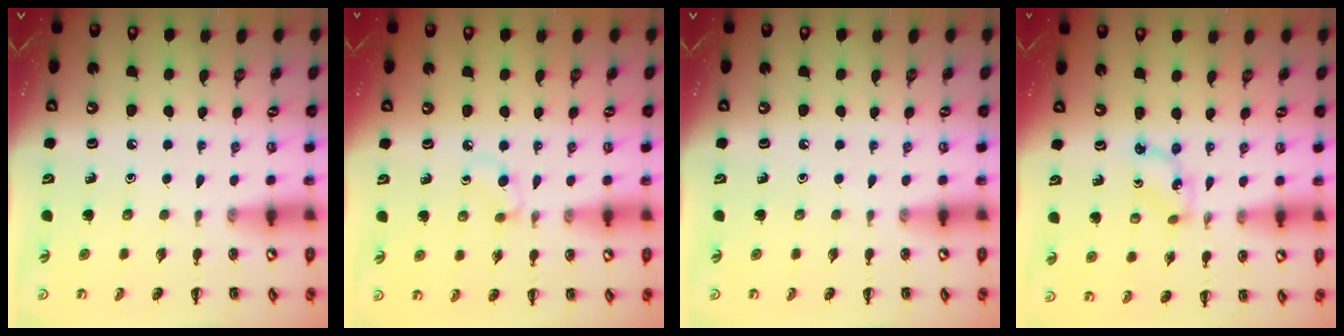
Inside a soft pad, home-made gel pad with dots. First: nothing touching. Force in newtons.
{"total": 2.4, "press": 2.1, "slide": 1.1}
{"total": 0.0}
{"total": 1.9, "press": 1.9, "slide": 0.3}